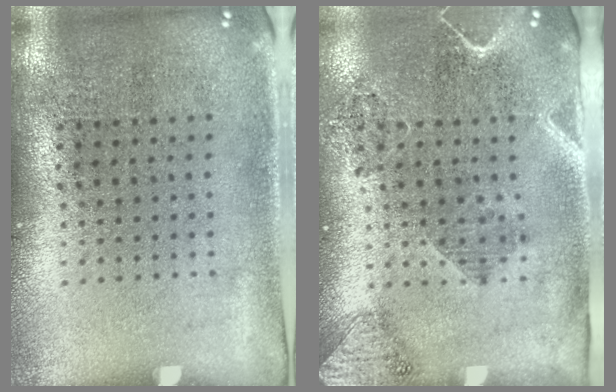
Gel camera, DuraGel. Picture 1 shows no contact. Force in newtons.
{"total": 1.9, "press": 1.7, "slide": 0.9}